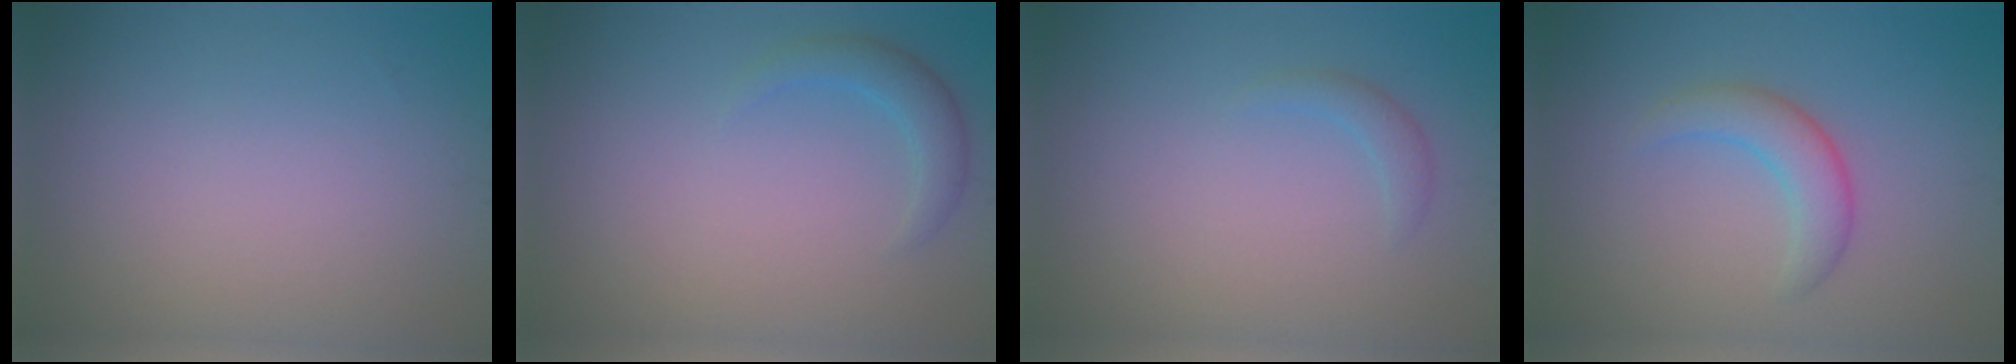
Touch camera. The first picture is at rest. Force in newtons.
{"total": 2.1, "press": 2.1, "slide": 0.2}
{"total": 1.1, "press": 1.1, "slide": 0.1}
{"total": 2.8, "press": 2.8, "slide": 0.2}